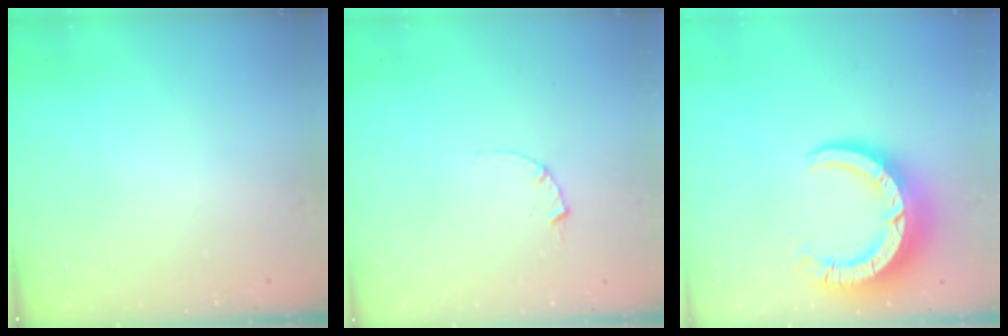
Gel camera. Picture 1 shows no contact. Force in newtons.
{"total": 2.5, "press": 2.5, "slide": 0.3}
{"total": 12.0, "press": 11.9, "slide": 1.2}